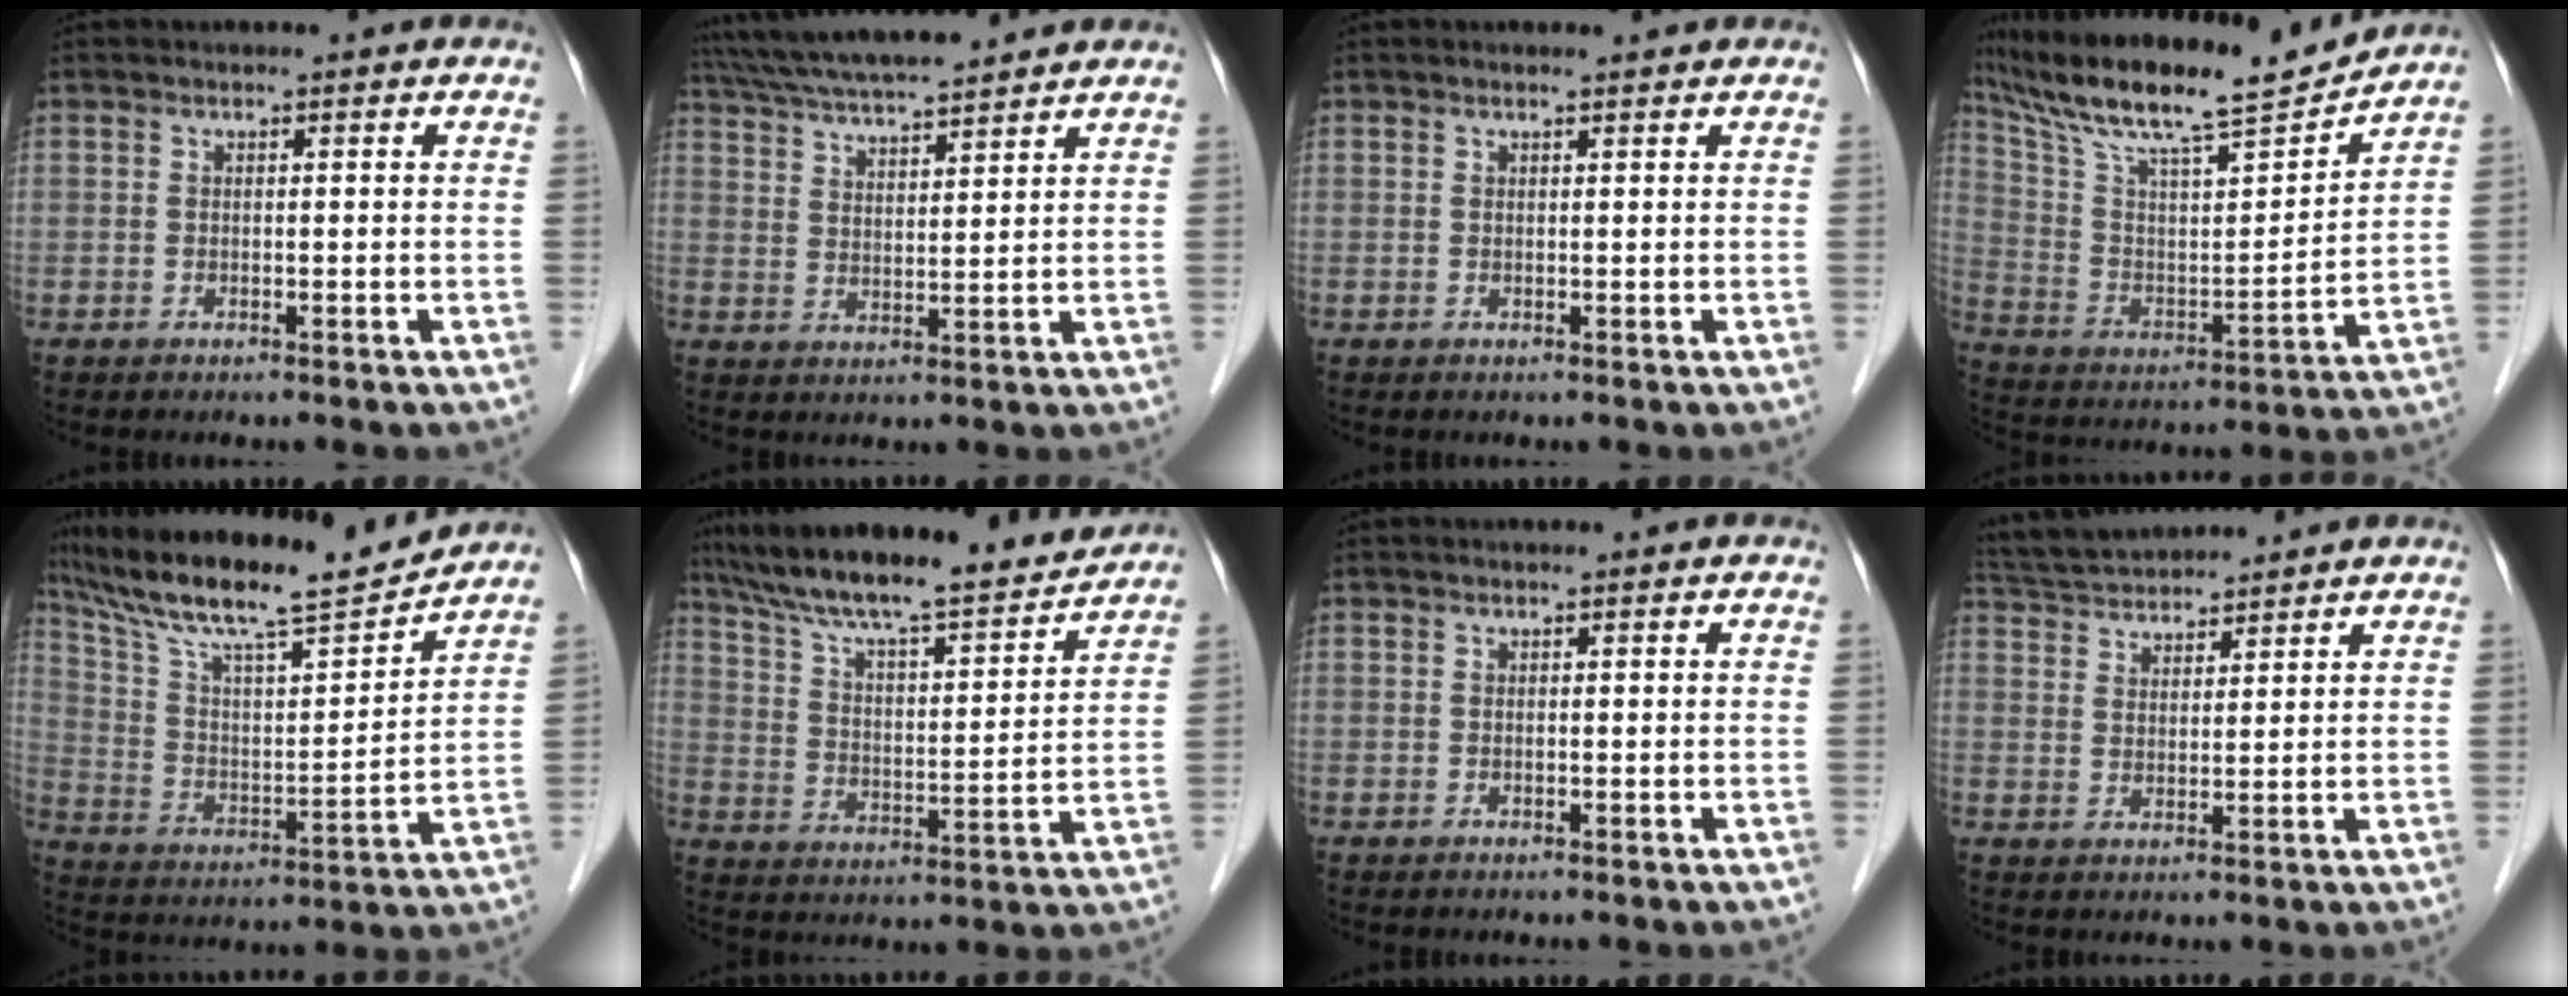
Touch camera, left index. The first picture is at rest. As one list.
[{"total": 13.4, "force": [12.0, 1.2, 5.8], "torque": [-0.110, 0.032, 0.201]}, {"total": 1.0, "force": [1.0, 0.0, 0.2], "torque": [-0.010, 0.006, 0.016]}, {"total": 20.5, "force": [18.0, 0.9, 9.8], "torque": [-0.182, 0.008, 0.305]}, {"total": 19.1, "force": [16.8, 0.6, 9.0], "torque": [-0.163, 0.005, 0.285]}, {"total": 18.8, "force": [16.9, 1.3, 8.2], "torque": [-0.139, 0.005, 0.266]}, {"total": 0.0}, {"total": 8.6, "force": [8.3, 1.2, 2.0], "torque": [-0.046, 0.034, 0.147]}]